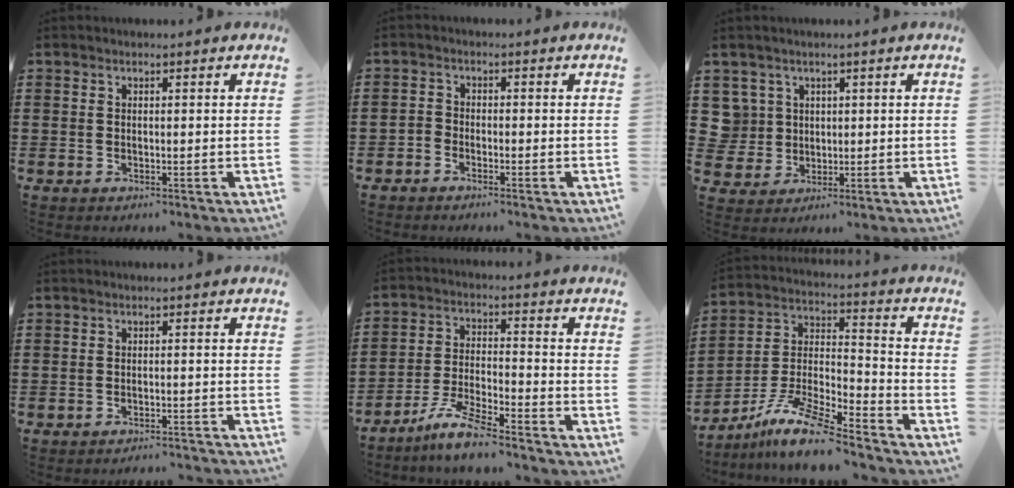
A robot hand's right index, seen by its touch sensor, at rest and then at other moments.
{"total": 1.6, "force": [-1.6, 0.4, 0.1], "torque": [-0.005, 0.005, -0.033]}
{"total": 4.4, "force": [1.2, 4.3, 0.2], "torque": [-0.036, 0.012, 0.020]}
{"total": 1.9, "force": [-1.9, -0.1, 0.1], "torque": [-0.007, 0.001, -0.040]}
{"total": 6.6, "force": [-5.8, 0.1, 3.2], "torque": [-0.080, -0.010, -0.116]}
{"total": 11.5, "force": [-9.4, 1.7, 6.4], "torque": [-0.133, 0.013, -0.189]}